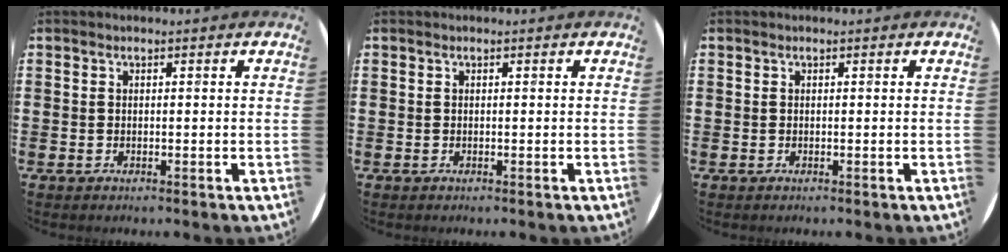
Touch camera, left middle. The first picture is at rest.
{"total": 0.0}
{"total": 0.0}